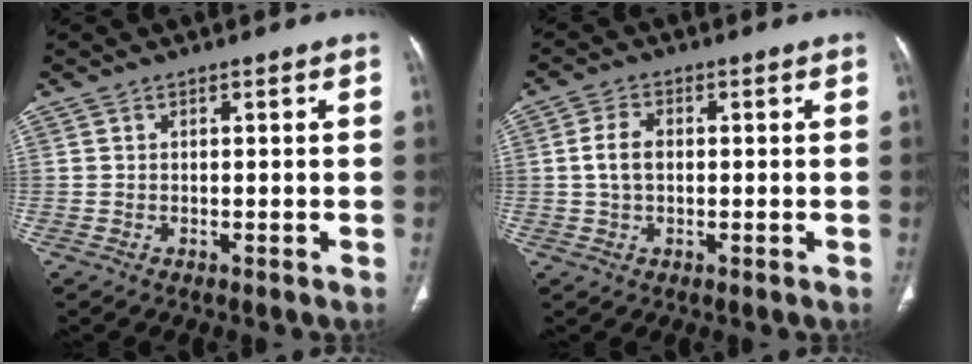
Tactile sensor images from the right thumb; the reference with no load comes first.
{"total": 4.7, "force": [0.2, 3.0, 3.6], "torque": [-0.075, 0.010, 0.003]}